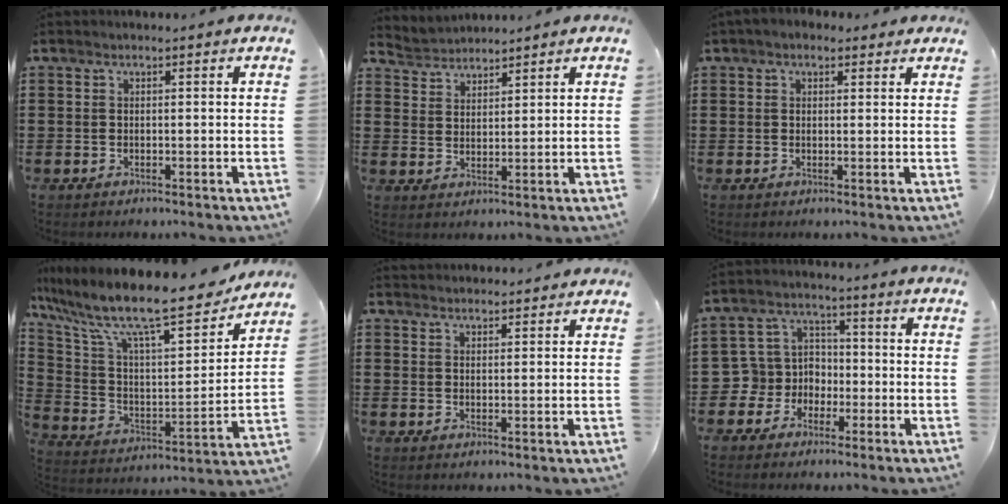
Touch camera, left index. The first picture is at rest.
{"total": 3.0, "force": [2.8, 0.8, -0.7], "torque": [0.001, -0.007, 0.052]}
{"total": 2.1, "force": [1.4, 1.3, 0.7], "torque": [-0.019, 0.009, 0.026]}
{"total": 14.7, "force": [11.6, 2.3, 8.6], "torque": [-0.191, -0.076, 0.193]}
{"total": 2.3, "force": [2.3, 0.1, -0.2], "torque": [-0.001, -0.003, 0.045]}
{"total": 5.7, "force": [-1.7, 5.4, 0.6], "torque": [-0.061, -0.005, -0.042]}